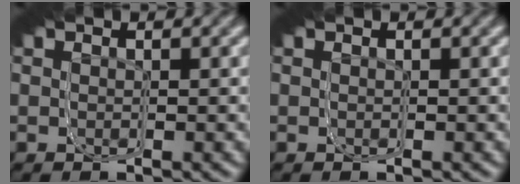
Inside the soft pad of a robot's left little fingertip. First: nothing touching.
{"total": 0.0}